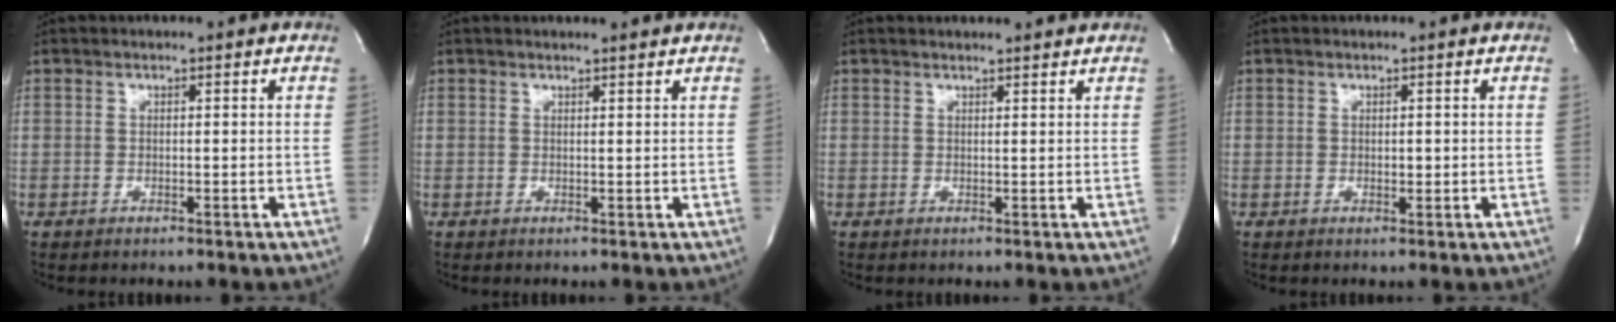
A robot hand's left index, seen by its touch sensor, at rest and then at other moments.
{"total": 1.4, "force": [1.4, -0.3, 0.1], "torque": [-0.009, -0.007, 0.015]}
{"total": 3.3, "force": [3.2, 0.2, 0.5], "torque": [-0.013, 0.002, 0.032]}
{"total": 0.6, "force": [-0.3, 0.4, 0.4], "torque": [-0.003, -0.003, -0.005]}